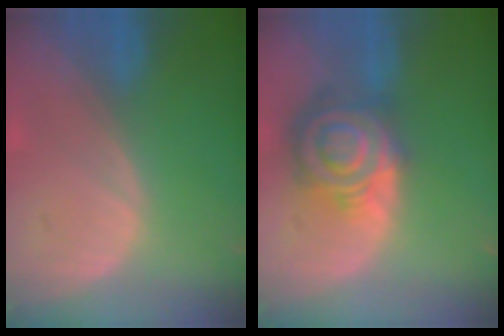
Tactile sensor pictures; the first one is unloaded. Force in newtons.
{"total": 9.3, "press": 9.2, "slide": 0.6}